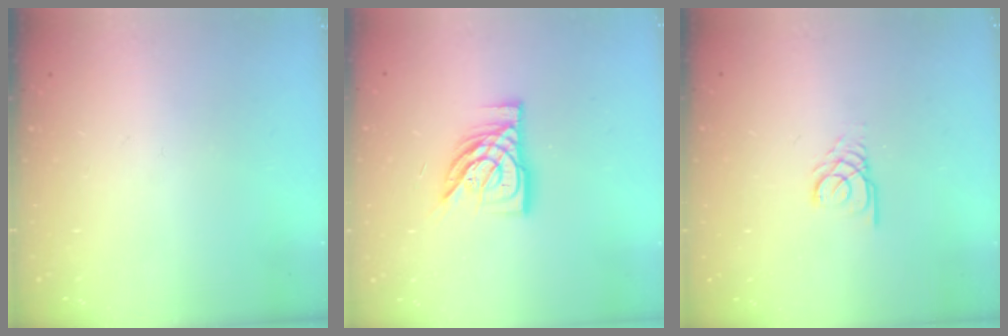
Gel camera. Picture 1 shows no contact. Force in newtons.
{"total": 13.3, "press": 13.2, "slide": 1.2}
{"total": 2.7, "press": 2.7, "slide": 0.3}